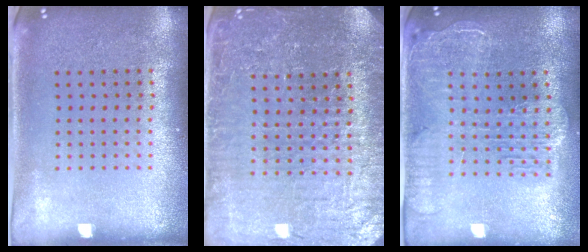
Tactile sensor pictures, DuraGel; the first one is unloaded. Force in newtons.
{"total": 4.5, "press": 4.2, "slide": 1.4}
{"total": 2.5, "press": 2.1, "slide": 1.3}